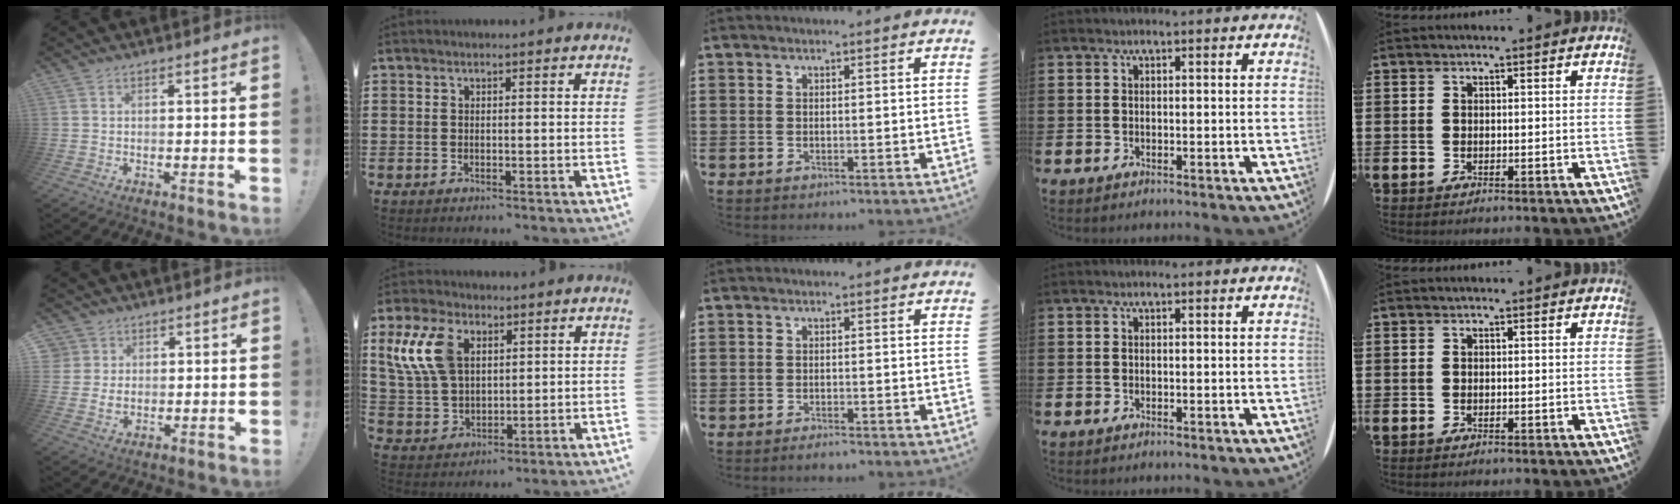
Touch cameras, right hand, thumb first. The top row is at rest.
{"thumb": {"total": 4.1, "force": [1.5, 3.7, 0.8], "torque": [-0.020, -0.005, 0.028]}, "index": {"total": 9.8, "force": [3.9, 6.1, 6.6], "torque": [-0.175, 0.008, 0.069]}, "middle": {"total": 1.0, "force": [-0.9, 0.1, 0.3], "torque": [-0.009, -0.004, -0.016]}}